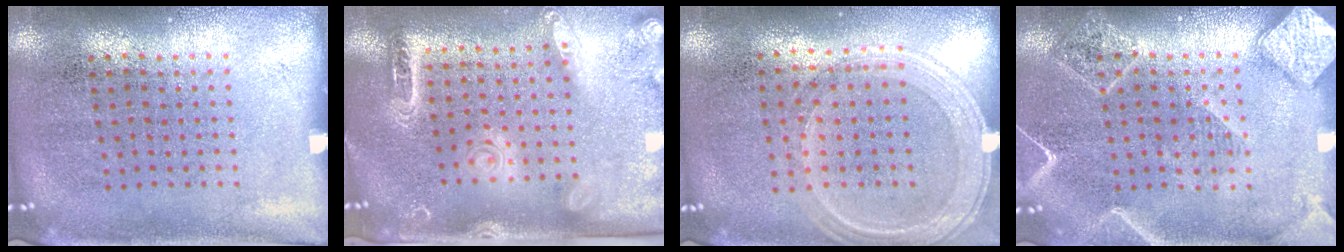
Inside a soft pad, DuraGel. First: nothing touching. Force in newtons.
{"total": 2.5, "press": 2.0, "slide": 1.5}
{"total": 1.2, "press": 1.2, "slide": 0.3}
{"total": 2.1, "press": 2.1, "slide": 0.3}